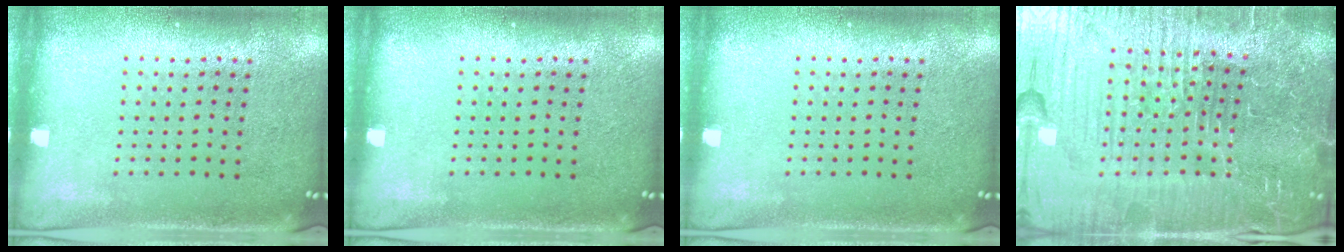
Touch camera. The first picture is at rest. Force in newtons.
{"total": 0.0}
{"total": 0.0}
{"total": 7.5, "press": 6.7, "slide": 3.5}